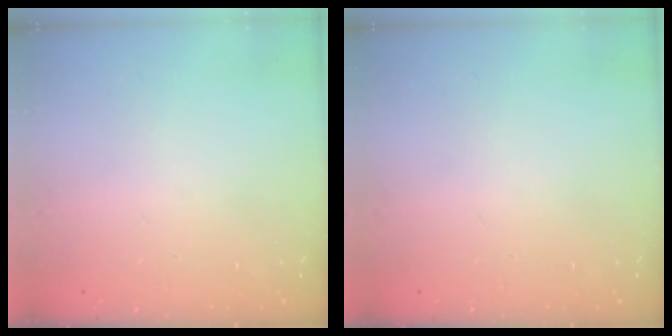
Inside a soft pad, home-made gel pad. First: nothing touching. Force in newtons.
{"total": 0.0}